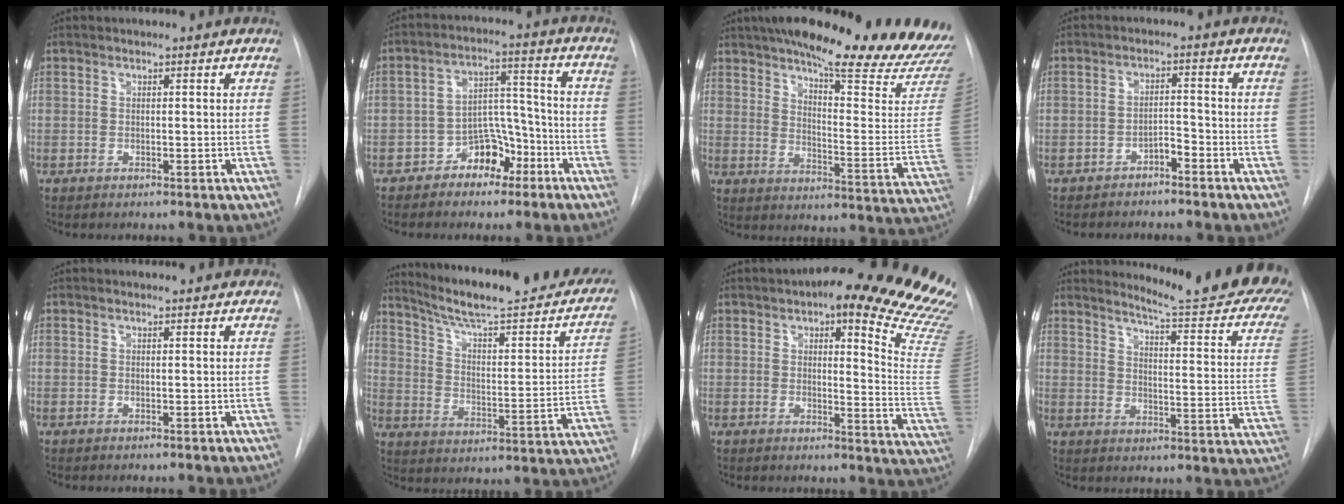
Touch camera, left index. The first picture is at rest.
{"total": 7.4, "force": [-4.6, 4.5, 3.8], "torque": [-0.065, 0.029, -0.073]}
{"total": 28.5, "force": [24.2, 3.5, 14.5], "torque": [-0.198, -0.075, 0.303]}
{"total": 3.3, "force": [-2.7, 1.0, 1.7], "torque": [-0.025, 0.007, -0.044]}
{"total": 2.3, "force": [2.0, 0.7, 0.7], "torque": [-0.010, 0.013, 0.015]}
{"total": 27.7, "force": [23.1, 4.1, 14.8], "torque": [-0.216, -0.044, 0.304]}
{"total": 21.4, "force": [16.5, 2.8, 13.3], "torque": [-0.142, -0.058, 0.173]}
{"total": 18.8, "force": [16.6, 0.4, 8.9], "torque": [-0.118, -0.100, 0.190]}